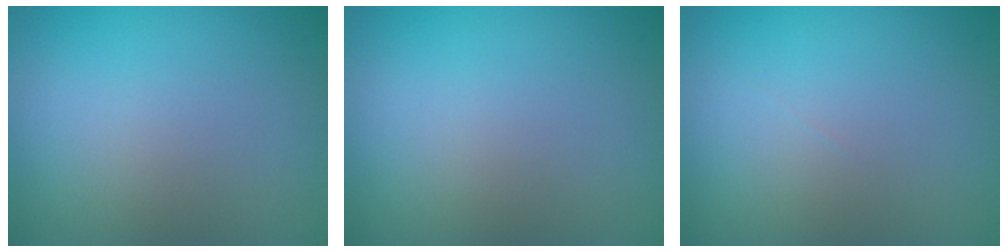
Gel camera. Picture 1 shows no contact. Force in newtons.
{"total": 0.0}
{"total": 0.0}